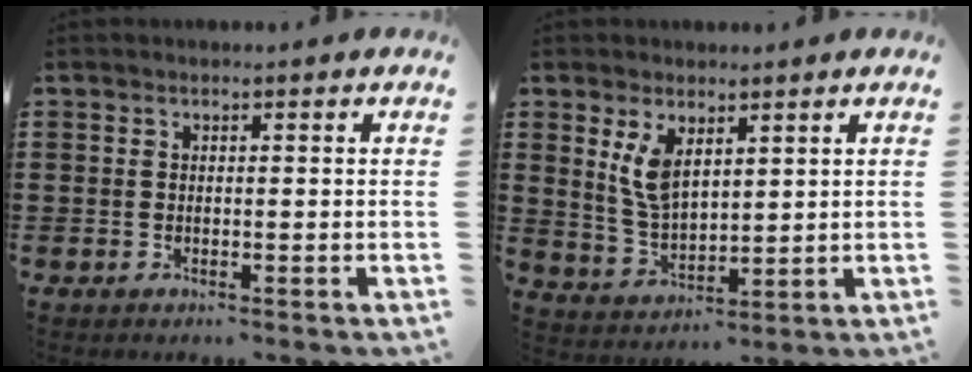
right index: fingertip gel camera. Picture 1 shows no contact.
{"total": 6.2, "force": [3.0, 3.0, 4.4], "torque": [-0.103, 0.000, 0.053]}